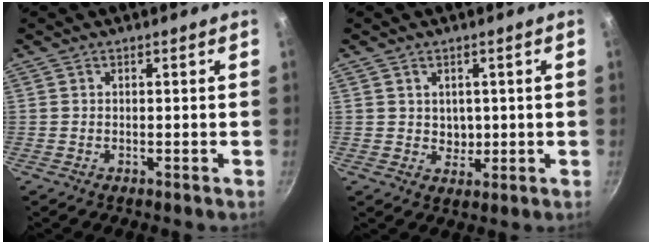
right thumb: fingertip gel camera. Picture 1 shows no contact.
{"total": 3.0, "force": [0.6, 2.7, 1.2], "torque": [-0.005, -0.011, 0.012]}